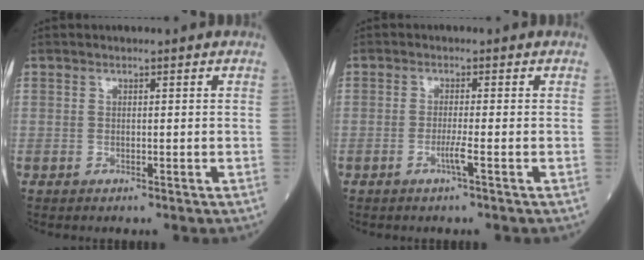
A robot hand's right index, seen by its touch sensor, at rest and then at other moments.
{"total": 1.9, "force": [-0.9, -0.5, 1.6], "torque": [-0.032, -0.002, -0.021]}